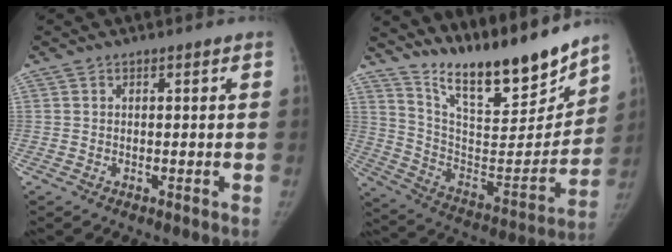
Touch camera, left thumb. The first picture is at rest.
{"total": 21.9, "force": [18.6, 4.4, 10.7], "torque": [-0.135, -0.116, 0.316]}